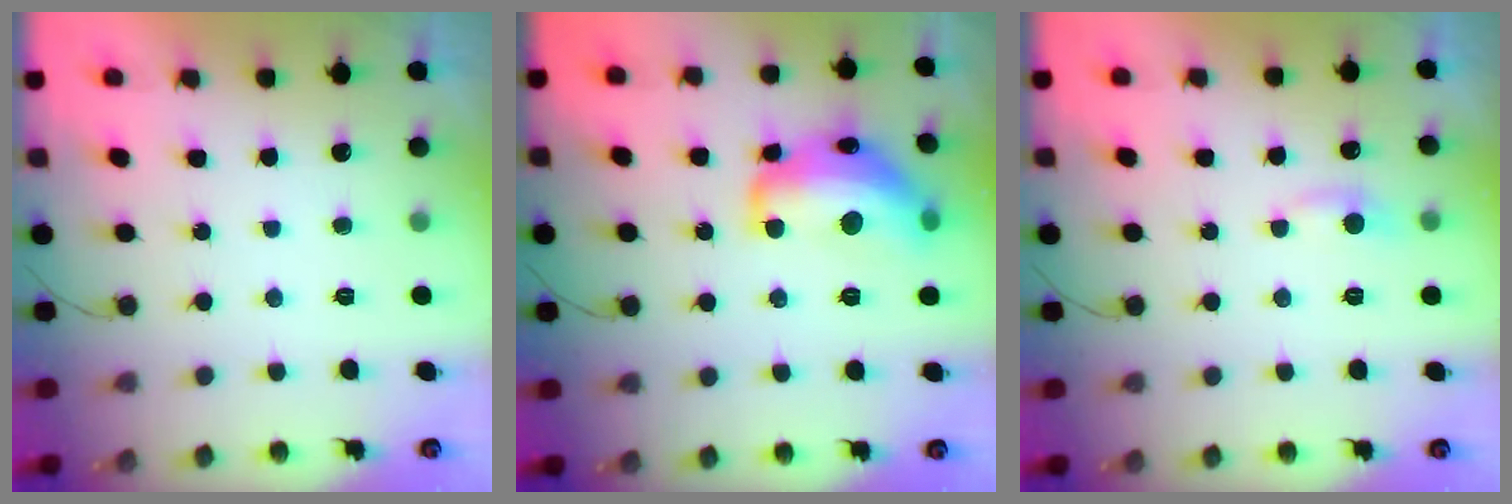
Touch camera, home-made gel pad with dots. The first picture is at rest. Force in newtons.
{"total": 18.0, "press": 17.9, "slide": 1.0}
{"total": 4.7, "press": 4.6, "slide": 0.6}